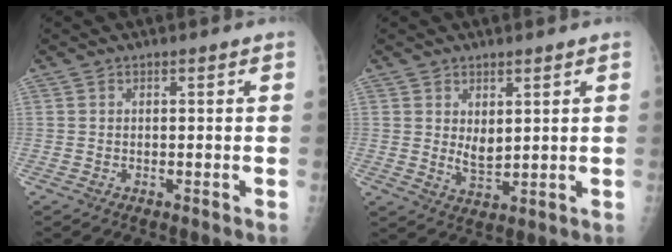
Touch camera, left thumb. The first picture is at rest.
{"total": 4.3, "force": [1.6, 2.4, 3.3], "torque": [-0.048, -0.022, 0.038]}